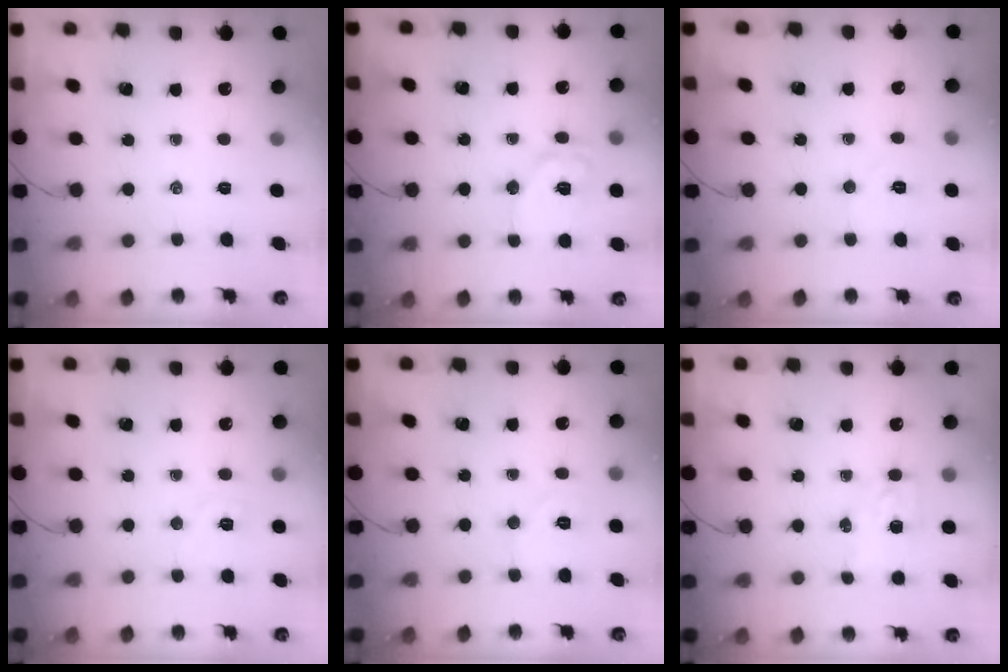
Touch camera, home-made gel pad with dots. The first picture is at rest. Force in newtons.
{"total": 10.3, "press": 10.2, "slide": 1.4}
{"total": 4.0, "press": 3.9, "slide": 0.7}
{"total": 5.7, "press": 5.6, "slide": 1.3}
{"total": 5.4, "press": 5.3, "slide": 1.1}
{"total": 4.5, "press": 4.3, "slide": 1.0}